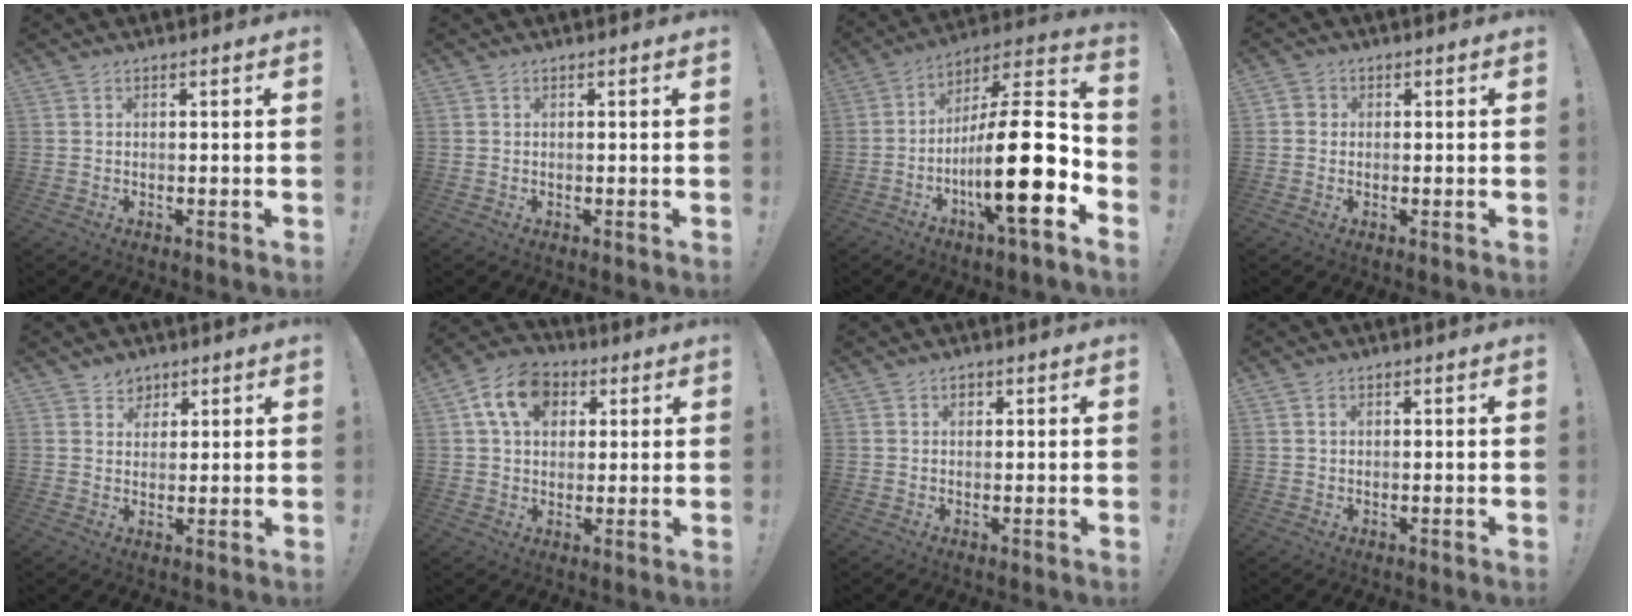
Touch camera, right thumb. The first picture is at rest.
{"total": 0.0}
{"total": 24.0, "force": [-5.5, 5.9, 22.6], "torque": [-0.382, 0.022, -0.090]}
{"total": 2.3, "force": [0.1, 2.2, 0.7], "torque": [-0.006, 0.009, 0.001]}
{"total": 5.0, "force": [3.2, 3.8, 0.1], "torque": [0.012, -0.018, 0.058]}
{"total": 12.4, "force": [4.7, 9.1, 6.9], "torque": [-0.114, -0.002, 0.091]}
{"total": 1.2, "force": [0.5, 0.9, 0.5], "torque": [-0.003, 0.002, 0.007]}
{"total": 0.9, "force": [0.4, 0.7, 0.3], "torque": [-0.007, 0.002, 0.008]}